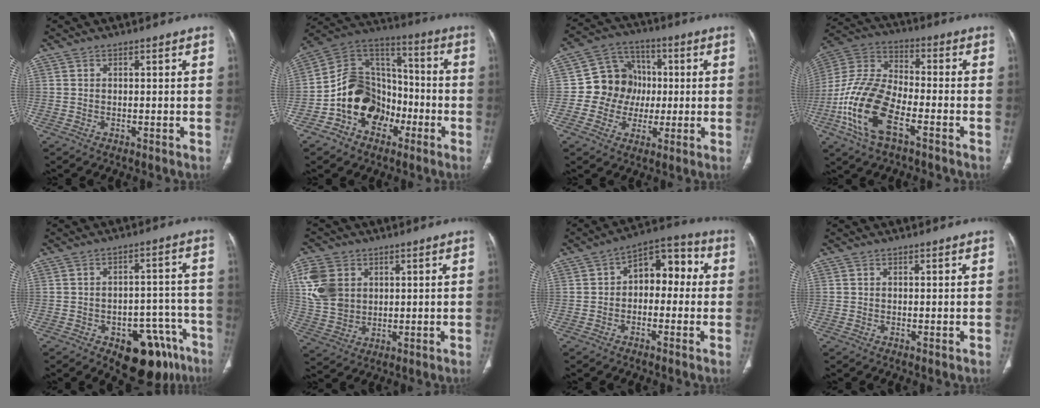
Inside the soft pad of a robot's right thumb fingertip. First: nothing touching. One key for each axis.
{"total": 16.1, "fx": -6.0, "fy": 12.3, "fz": 8.5, "tx": -0.108, "ty": 0.075, "tz": -0.111}
{"total": 11.4, "fx": -0.2, "fy": 10.4, "fz": 4.6, "tx": -0.027, "ty": 0.023, "tz": -0.010}
{"total": 17.1, "fx": -6.9, "fy": 7.9, "fz": 13.5, "tx": -0.285, "ty": 0.029, "tz": -0.137}
{"total": 15.5, "fx": -8.9, "fy": 8.1, "fz": 9.8, "tx": -0.065, "ty": 0.062, "tz": -0.113}
{"total": 10.8, "fx": 3.0, "fy": 8.5, "fz": 6.0, "tx": -0.112, "ty": -0.006, "tz": 0.065}
{"total": 9.8, "fx": 0.5, "fy": 6.2, "fz": 7.5, "tx": -0.064, "ty": 0.039, "tz": -0.009}
{"total": 0.0}